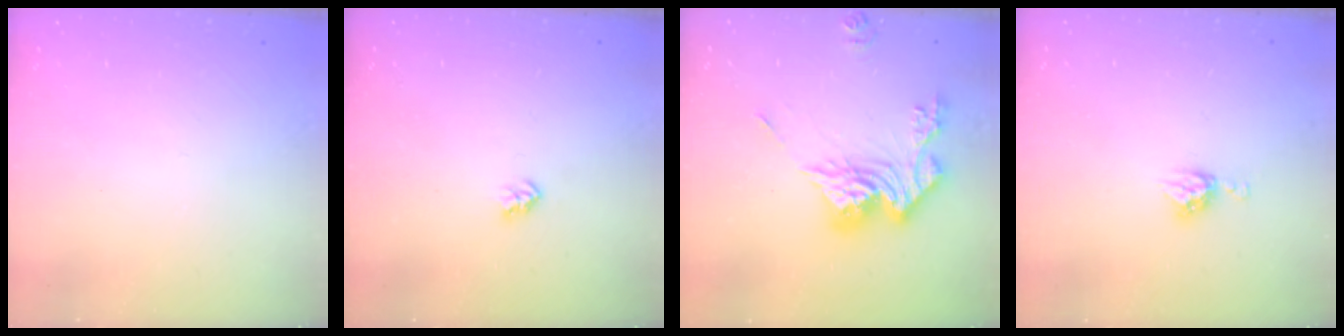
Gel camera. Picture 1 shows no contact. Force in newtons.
{"total": 2.6, "press": 2.6, "slide": 0.4}
{"total": 16.4, "press": 16.3, "slide": 1.9}
{"total": 5.0, "press": 4.9, "slide": 0.3}